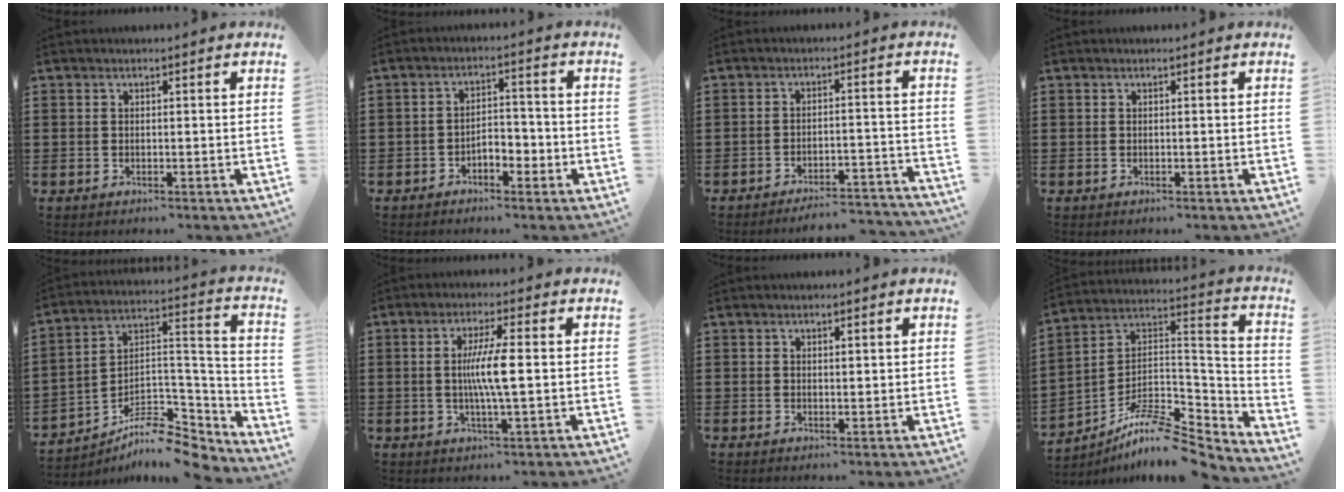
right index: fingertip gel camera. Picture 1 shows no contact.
{"total": 3.2, "force": [-1.9, 1.7, 1.9], "torque": [-0.037, 0.007, -0.039]}
{"total": 4.2, "force": [-4.1, 0.1, 1.0], "torque": [-0.019, -0.003, -0.083]}
{"total": 0.0}
{"total": 9.0, "force": [-7.7, 3.0, 3.6], "torque": [-0.055, 0.015, -0.146]}
{"total": 6.1, "force": [0.0, 0.3, 6.1], "torque": [-0.116, -0.008, -0.005]}
{"total": 0.8, "force": [0.5, 0.4, 0.4], "torque": [-0.009, 0.003, 0.009]}
{"total": 9.8, "force": [-8.0, 2.6, 5.0], "torque": [-0.097, 0.007, -0.160]}